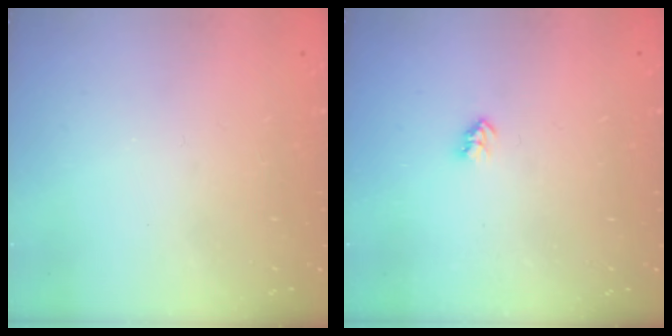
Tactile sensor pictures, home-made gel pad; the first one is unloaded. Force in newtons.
{"total": 2.6, "press": 2.6, "slide": 0.4}